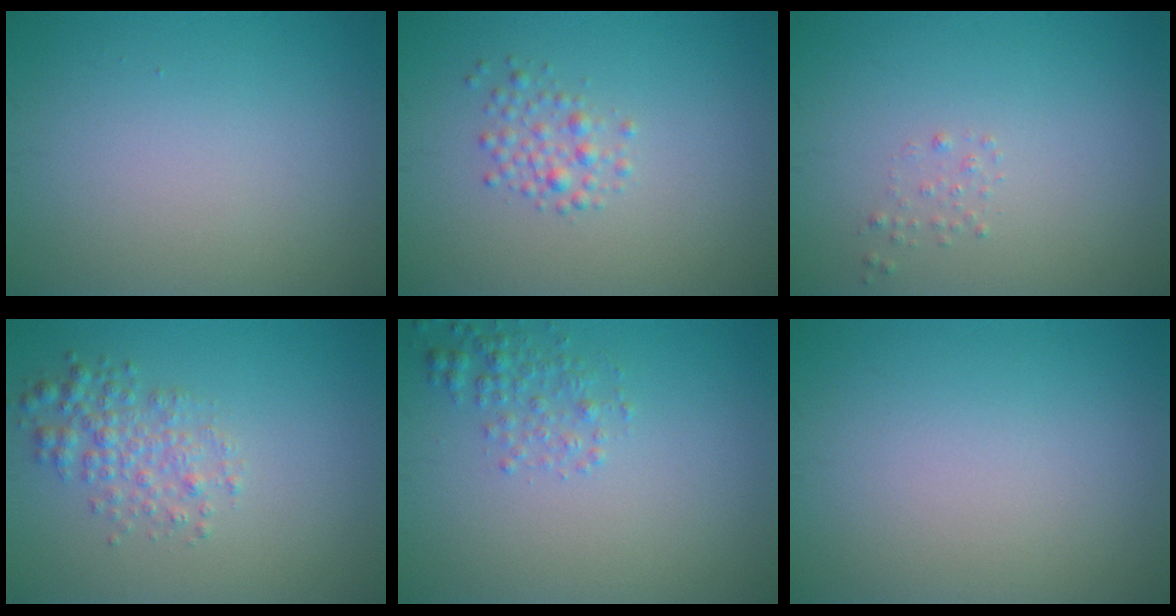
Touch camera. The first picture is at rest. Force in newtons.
{"total": 1.8, "press": 1.8, "slide": 0.0}
{"total": 0.6, "press": 0.6, "slide": 0.1}
{"total": 2.8, "press": 2.8, "slide": 0.1}
{"total": 1.9, "press": 1.9, "slide": 0.1}
{"total": 0.0}